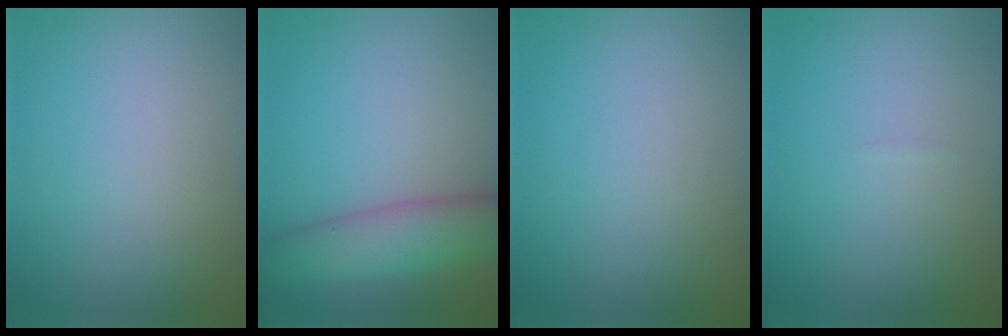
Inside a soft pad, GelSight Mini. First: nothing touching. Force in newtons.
{"total": 5.1, "press": 5.1, "slide": 0.2}
{"total": 0.0}
{"total": 0.0}